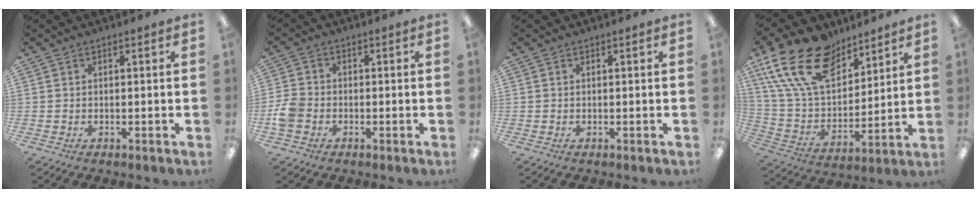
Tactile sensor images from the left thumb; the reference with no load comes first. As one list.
[{"total": 5.4, "force": [-1.7, 4.3, 2.8], "torque": [-0.055, 0.014, -0.029]}, {"total": 0.0}, {"total": 21.5, "force": [12.8, 12.4, 12.0], "torque": [-0.255, -0.066, 0.235]}]